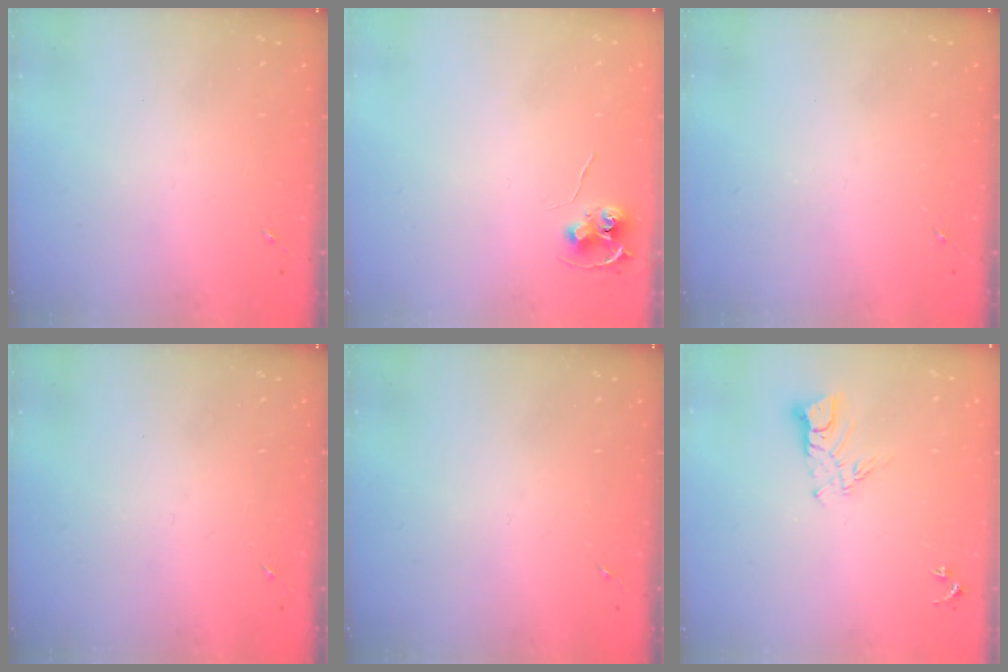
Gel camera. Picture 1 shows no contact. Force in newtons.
{"total": 6.9, "press": 6.9, "slide": 0.5}
{"total": 0.0}
{"total": 0.0}
{"total": 0.0}
{"total": 7.7, "press": 7.7, "slide": 0.7}